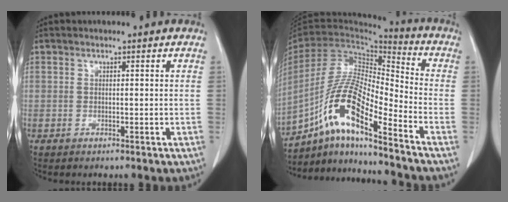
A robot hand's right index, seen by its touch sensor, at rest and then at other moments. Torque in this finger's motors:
{"motor_torque": [-0.06, 0.11, 0.09, -0.01]}